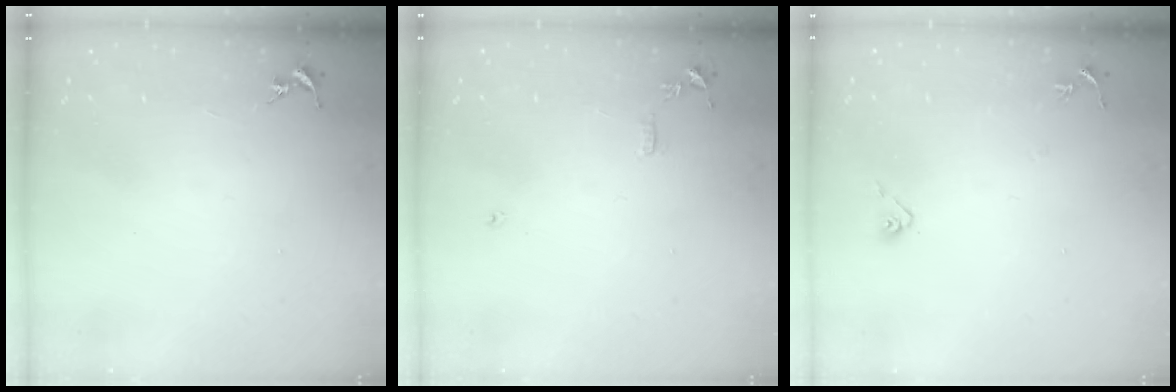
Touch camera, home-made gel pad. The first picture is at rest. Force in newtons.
{"total": 7.8, "press": 7.8, "slide": 0.8}
{"total": 4.5, "press": 4.4, "slide": 0.8}